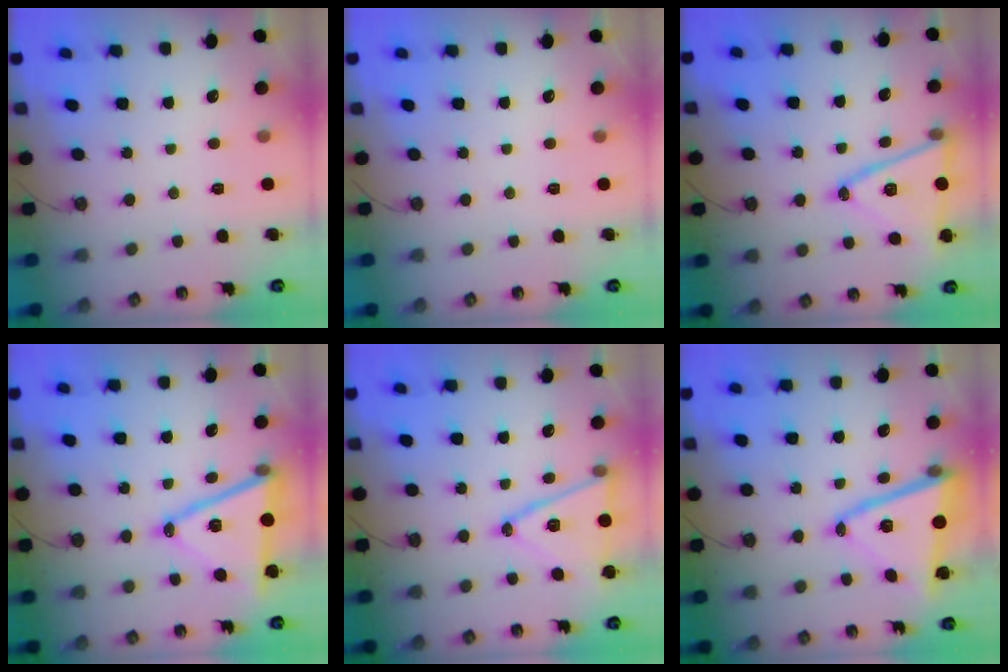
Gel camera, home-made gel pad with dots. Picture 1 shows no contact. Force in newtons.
{"total": 0.0}
{"total": 16.2, "press": 15.8, "slide": 3.6}
{"total": 16.5, "press": 16.1, "slide": 3.8}
{"total": 15.5, "press": 15.1, "slide": 3.7}
{"total": 14.3, "press": 14.1, "slide": 2.3}